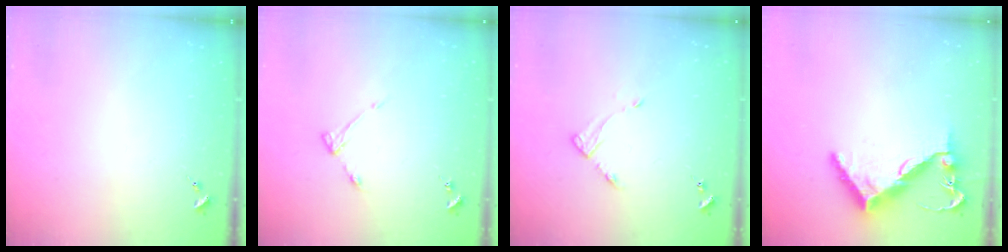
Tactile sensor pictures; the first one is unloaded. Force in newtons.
{"total": 3.9, "press": 3.9, "slide": 0.6}
{"total": 4.1, "press": 4.1, "slide": 0.4}
{"total": 9.7, "press": 9.6, "slide": 1.4}